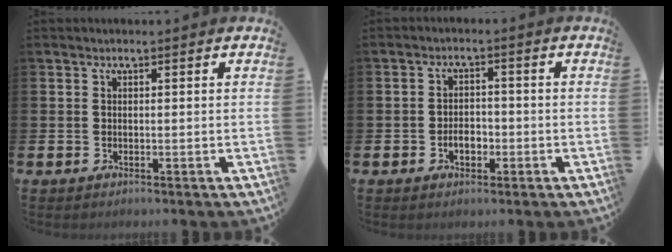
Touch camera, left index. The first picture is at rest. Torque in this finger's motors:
{"motor_torque": [0.28, 0.21, 0.05, 0.04]}